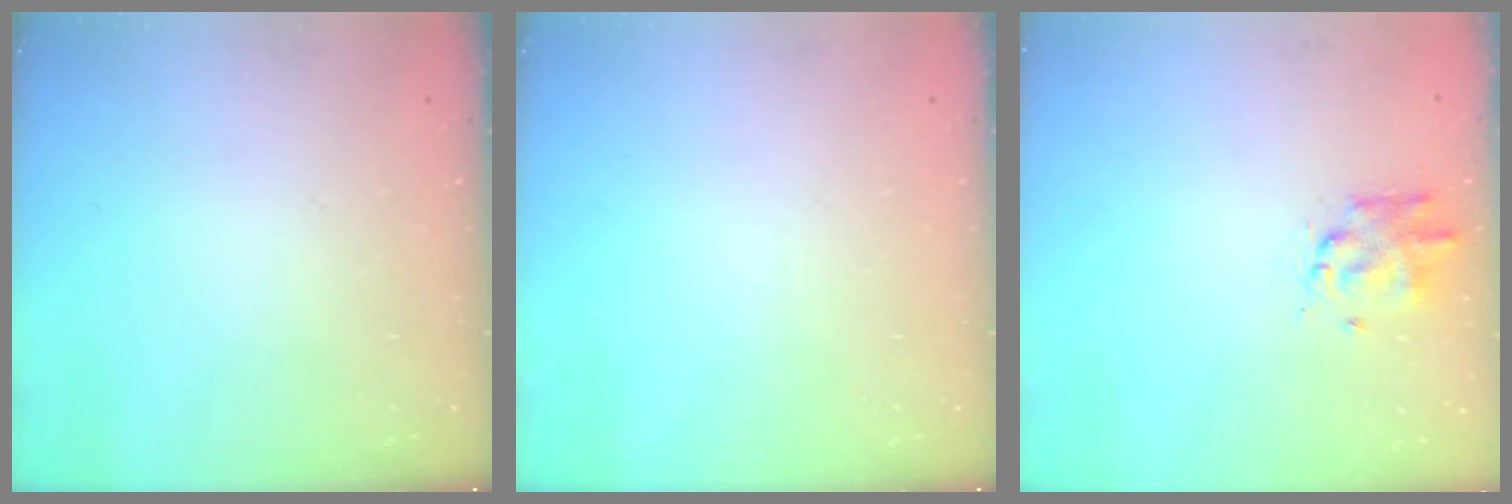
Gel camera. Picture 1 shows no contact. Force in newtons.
{"total": 0.0}
{"total": 2.0, "press": 1.9, "slide": 0.6}